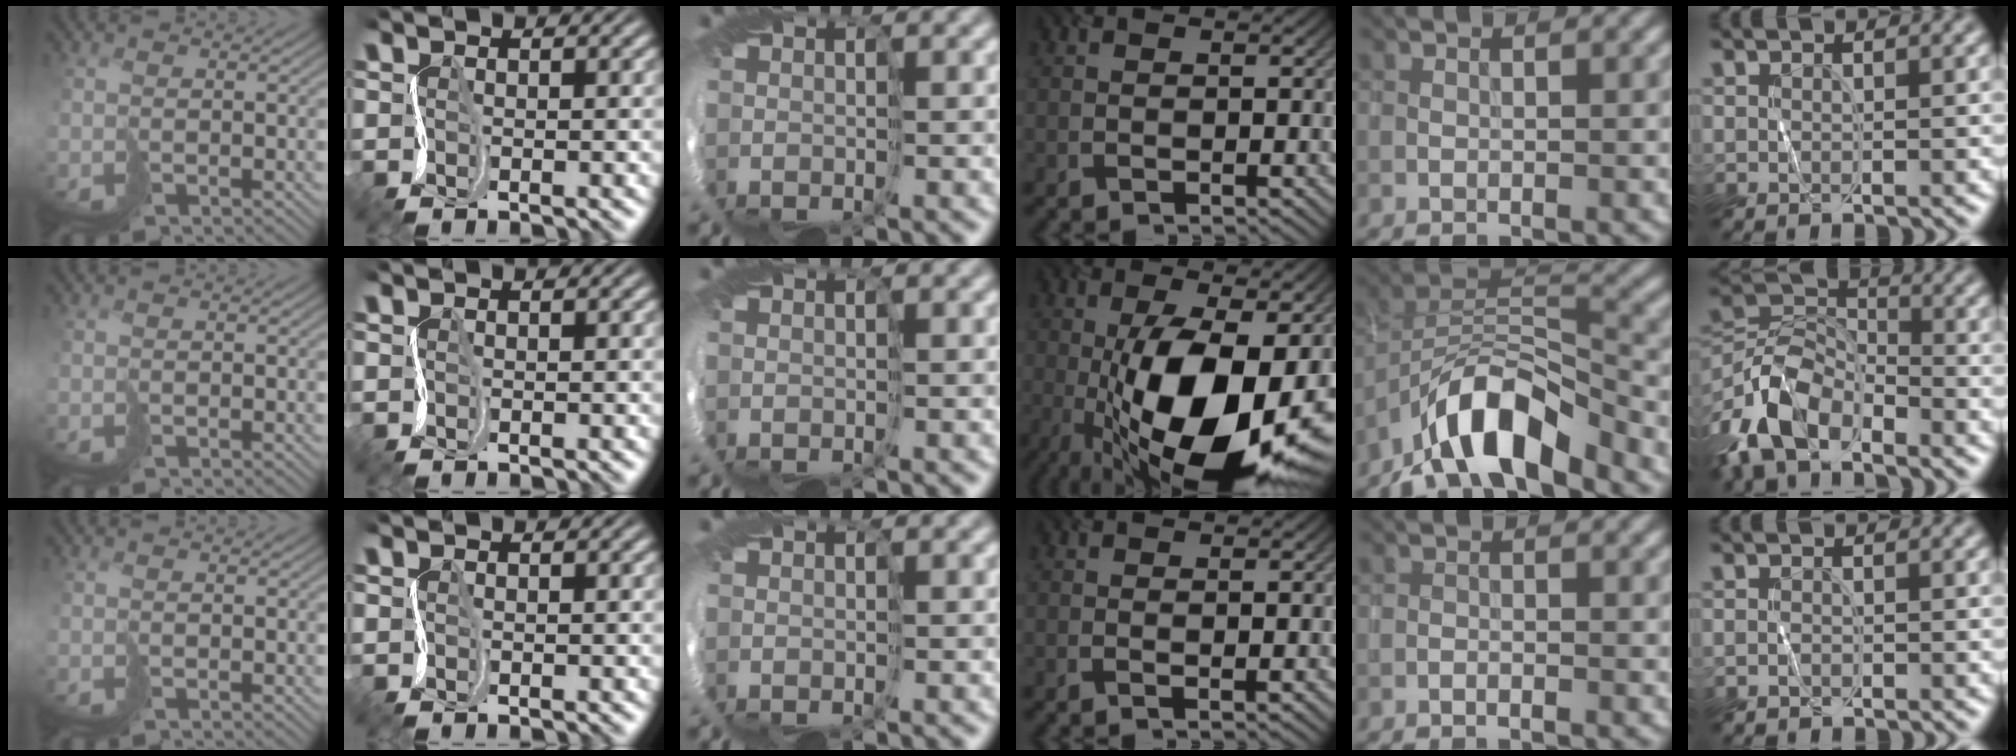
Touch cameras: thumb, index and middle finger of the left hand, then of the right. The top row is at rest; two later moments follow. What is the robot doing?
{"motion": "cut", "object": "wrapping paper"}